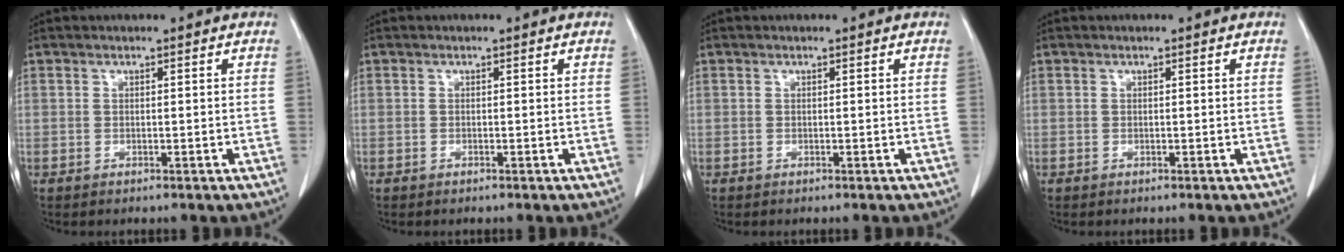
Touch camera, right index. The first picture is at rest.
{"total": 0.0}
{"total": 0.0}
{"total": 0.0}